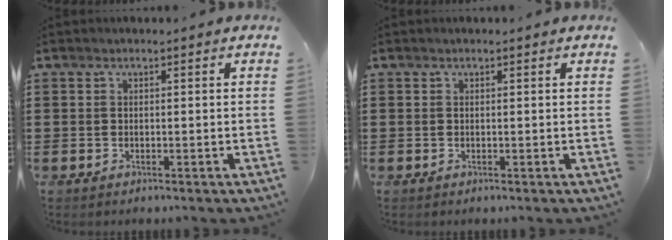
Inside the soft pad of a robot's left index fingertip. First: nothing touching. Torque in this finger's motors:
{"motor_torque": [2.13, 0.01, 0.03, -0.01]}